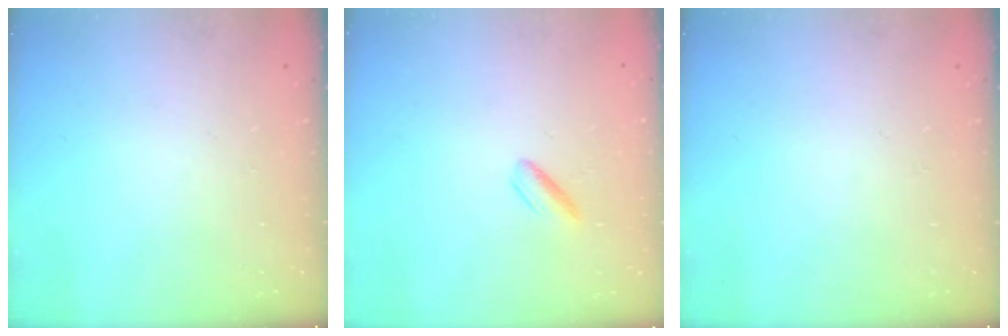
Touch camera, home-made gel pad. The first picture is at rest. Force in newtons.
{"total": 4.2, "press": 3.8, "slide": 1.6}
{"total": 0.0}